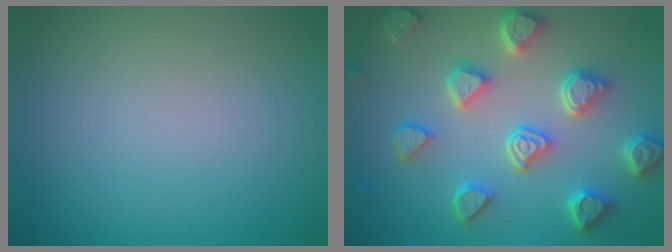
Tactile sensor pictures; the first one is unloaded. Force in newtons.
{"total": 6.6, "press": 5.3, "slide": 3.9}